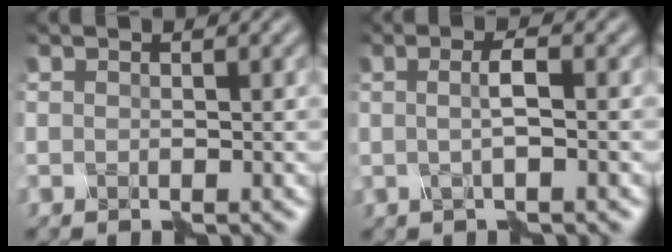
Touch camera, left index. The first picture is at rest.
{"total": 1.6, "force": [-0.3, -0.2, 1.5], "torque": [-0.039, 0.002, -0.005]}